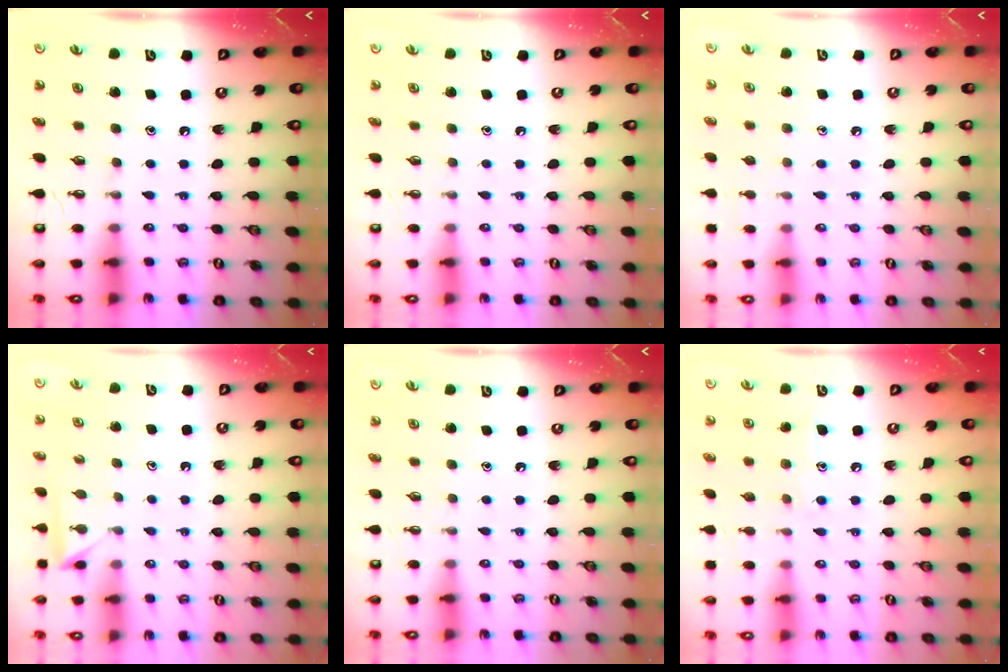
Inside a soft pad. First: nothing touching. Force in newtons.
{"total": 0.0}
{"total": 3.7, "press": 3.6, "slide": 0.4}
{"total": 2.3, "press": 2.3, "slide": 0.3}
{"total": 0.0}
{"total": 8.6, "press": 8.6, "slide": 0.5}